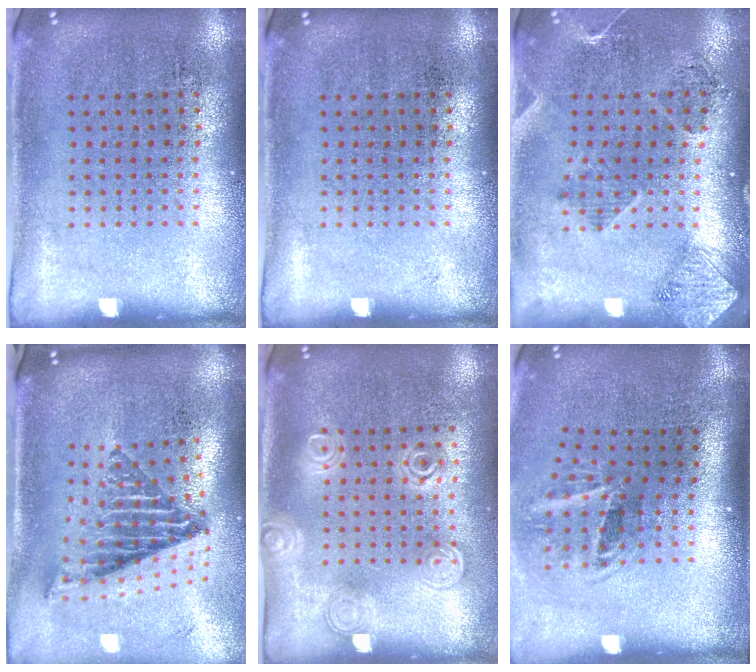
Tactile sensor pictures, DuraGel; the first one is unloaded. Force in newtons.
{"total": 0.0}
{"total": 1.7, "press": 1.6, "slide": 0.7}
{"total": 2.1, "press": 1.4, "slide": 1.5}
{"total": 1.4, "press": 1.3, "slide": 0.4}
{"total": 2.0, "press": 1.1, "slide": 1.6}